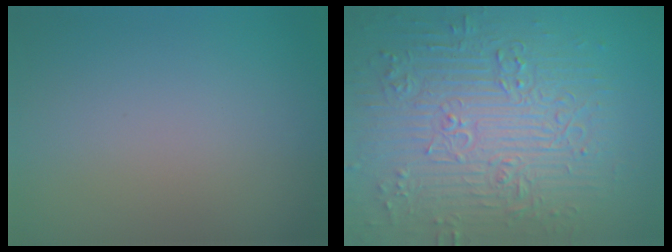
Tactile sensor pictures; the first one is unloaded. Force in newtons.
{"total": 9.8, "press": 6.9, "slide": 7.0}